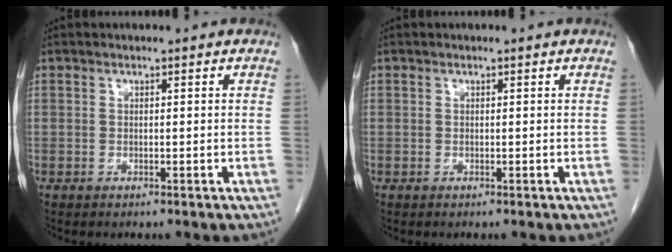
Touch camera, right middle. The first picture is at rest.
{"total": 0.0}